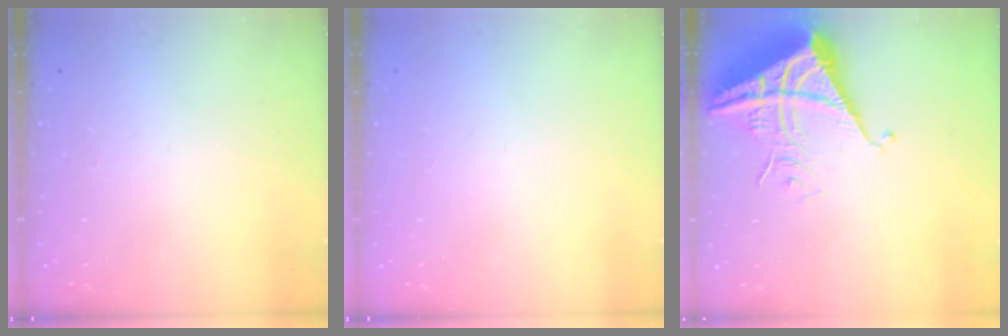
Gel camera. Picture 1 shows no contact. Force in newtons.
{"total": 0.0}
{"total": 7.0, "press": 7.0, "slide": 0.8}